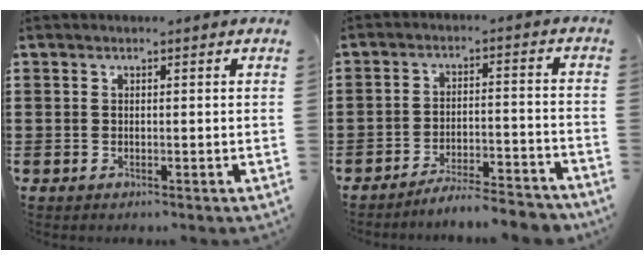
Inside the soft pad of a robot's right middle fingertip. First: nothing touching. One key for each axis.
{"total": 5.1, "fx": -4.9, "fy": -0.1, "fz": 1.3, "tx": -0.030, "ty": -0.006, "tz": -0.100}